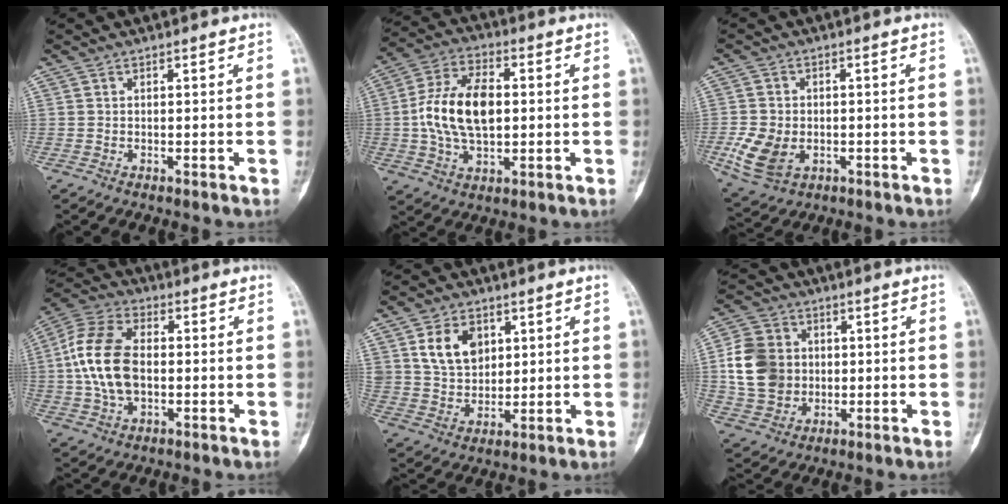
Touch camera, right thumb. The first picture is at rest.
{"total": 14.3, "force": [0.4, 8.3, 11.7], "torque": [-0.216, 0.016, 0.006]}
{"total": 8.4, "force": [-2.0, 6.0, 5.5], "torque": [-0.103, 0.000, -0.030]}
{"total": 14.4, "force": [0.0, 8.9, 11.3], "torque": [-0.223, 0.021, -0.005]}
{"total": 9.9, "force": [3.8, 7.1, 5.7], "torque": [-0.075, -0.018, 0.078]}
{"total": 12.4, "force": [0.8, 10.5, 6.5], "torque": [-0.107, 0.007, 0.018]}